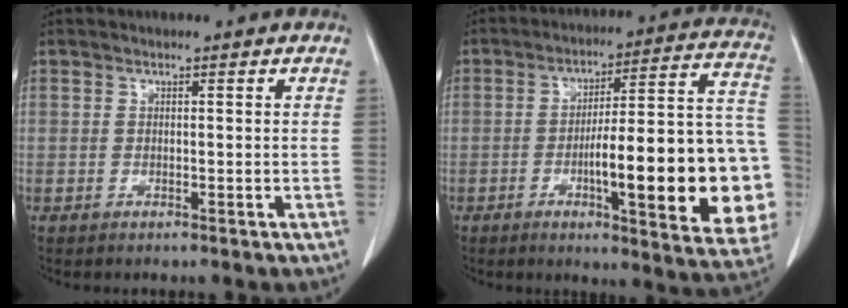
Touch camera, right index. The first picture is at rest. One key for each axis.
{"total": 24.3, "fx": -5.2, "fy": 3.9, "fz": 23.4, "tx": -0.228, "ty": 0.024, "tz": -0.062}